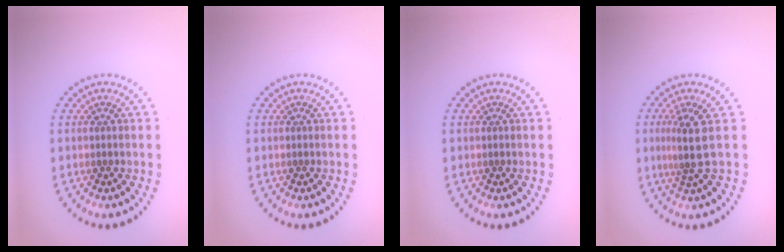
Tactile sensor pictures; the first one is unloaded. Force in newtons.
{"total": 0.0}
{"total": 0.0}
{"total": 2.9, "press": 2.0, "slide": 2.1}